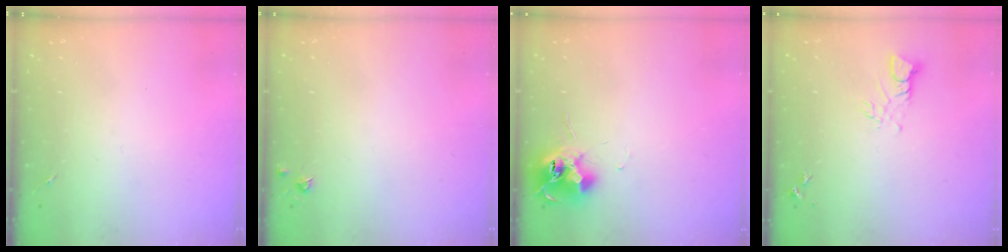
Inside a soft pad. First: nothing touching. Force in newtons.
{"total": 3.8, "press": 3.8, "slide": 0.5}
{"total": 12.3, "press": 12.3, "slide": 0.8}
{"total": 3.7, "press": 3.7, "slide": 0.4}